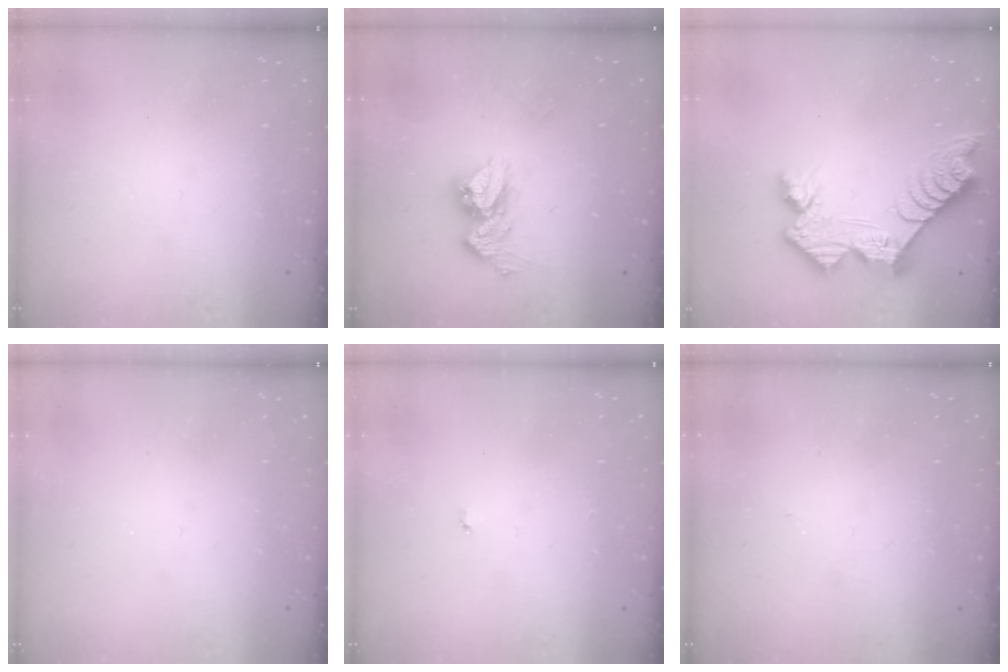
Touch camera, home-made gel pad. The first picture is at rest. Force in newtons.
{"total": 10.7, "press": 10.6, "slide": 1.0}
{"total": 13.9, "press": 13.9, "slide": 1.0}
{"total": 0.0}
{"total": 2.9, "press": 2.9, "slide": 0.3}
{"total": 3.3, "press": 3.3, "slide": 0.4}